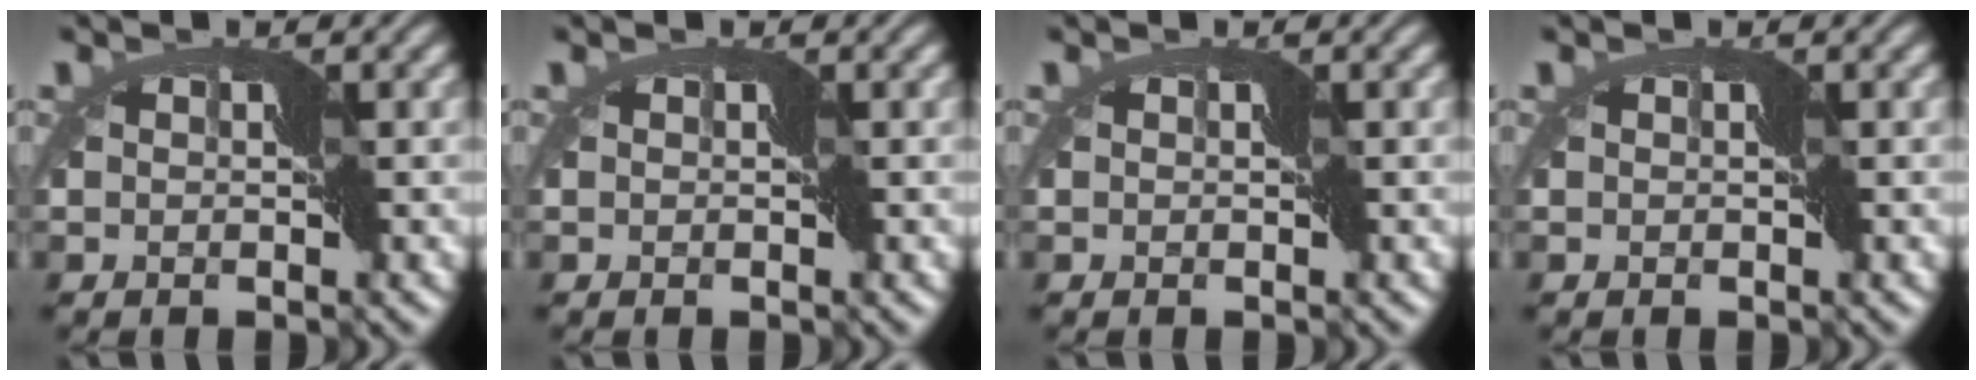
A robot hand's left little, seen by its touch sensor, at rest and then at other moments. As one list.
[{"total": 0.0}, {"total": 0.0}, {"total": 0.0}]